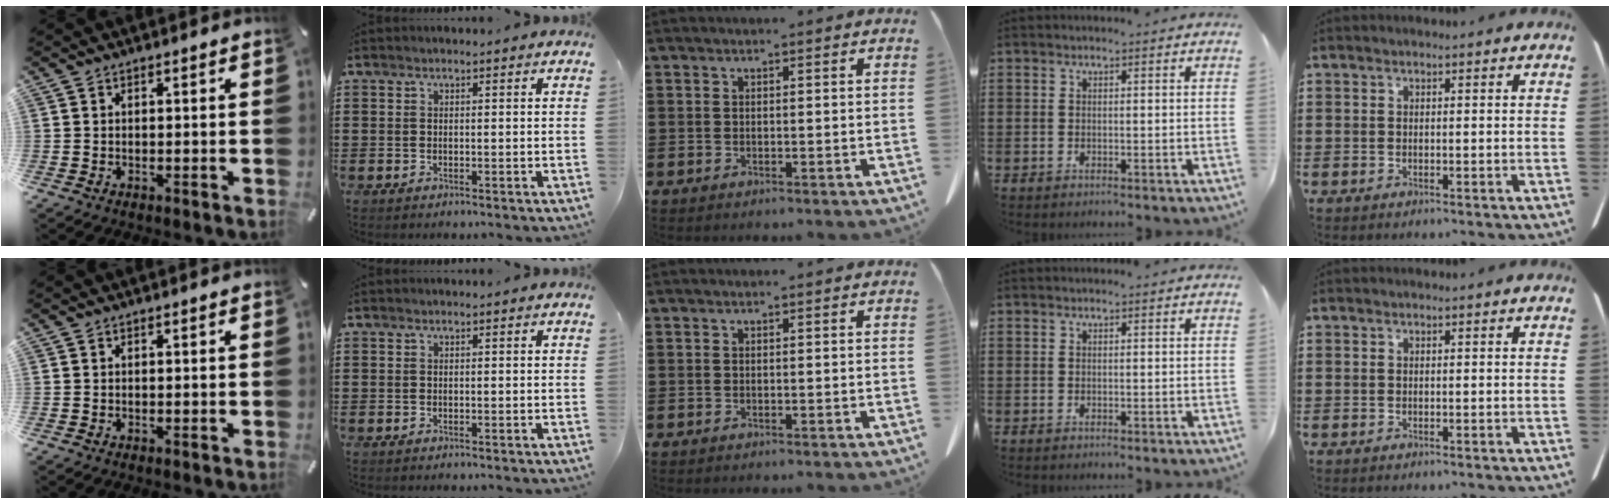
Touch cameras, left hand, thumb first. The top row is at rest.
{}